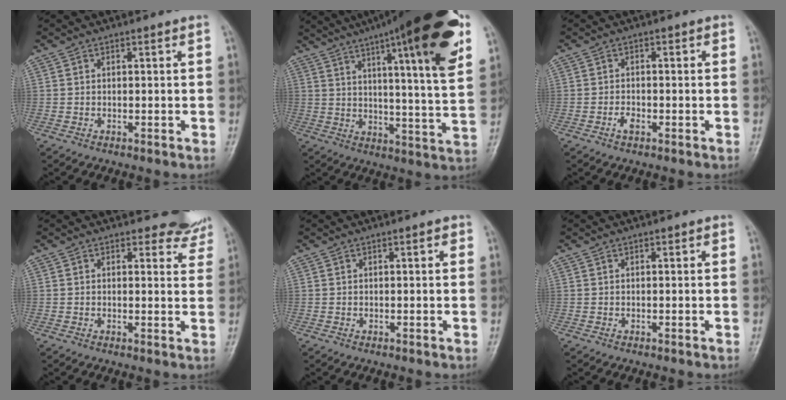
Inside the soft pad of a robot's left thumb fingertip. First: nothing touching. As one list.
[{"total": 26.3, "force": [14.8, 4.1, 21.3], "torque": [-0.303, -0.031, 0.205]}, {"total": 1.9, "force": [-1.2, 1.1, 1.0], "torque": [-0.014, 0.006, -0.022]}, {"total": 4.4, "force": [4.0, 1.7, -0.3], "torque": [0.035, -0.032, 0.030]}, {"total": 0.9, "force": [0.3, 0.3, 0.7], "torque": [-0.010, 0.002, 0.002]}, {"total": 0.0}]